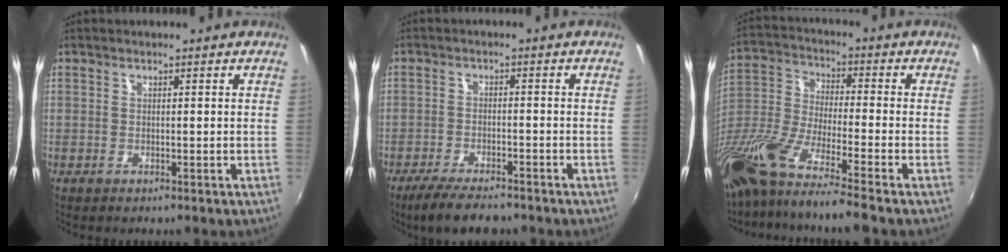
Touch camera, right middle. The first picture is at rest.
{"total": 8.1, "force": [-6.6, 1.7, 4.3], "torque": [-0.103, -0.019, -0.112]}
{"total": 18.9, "force": [-14.3, 0.8, 12.3], "torque": [-0.234, -0.053, -0.274]}